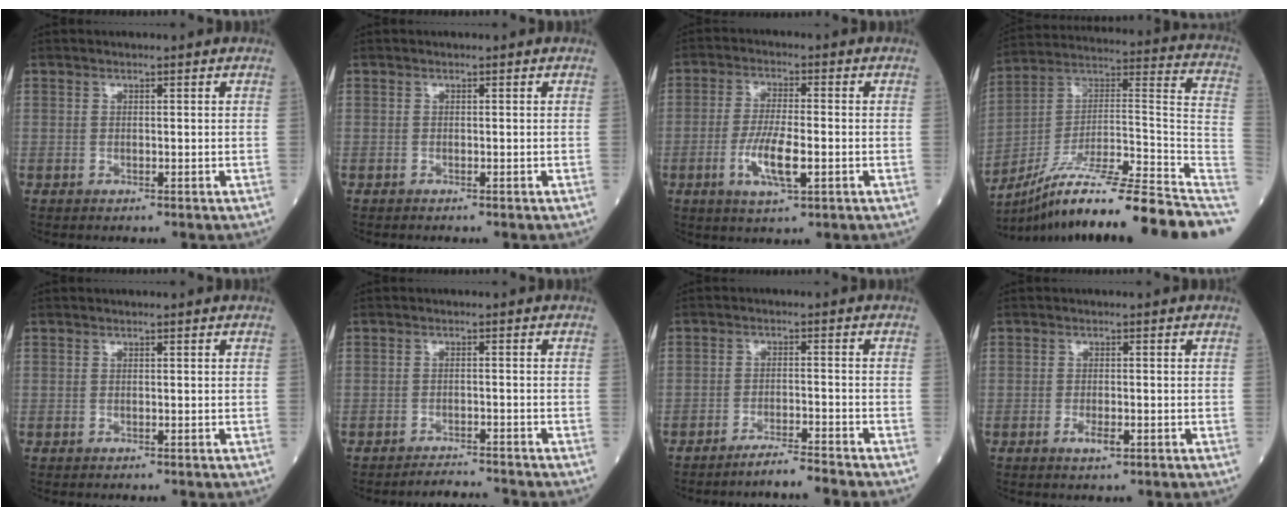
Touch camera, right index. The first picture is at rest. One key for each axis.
{"total": 0.0}
{"total": 7.0, "fx": -2.1, "fy": 1.3, "fz": 6.5, "tx": -0.129, "ty": -0.008, "tz": -0.039}
{"total": 26.8, "fx": -21.2, "fy": 0.0, "fz": 16.5, "tx": -0.171, "ty": 0.012, "tz": -0.337}
{"total": 0.0}
{"total": 3.5, "fx": -3.4, "fy": -1.0, "fz": -0.1, "tx": 0.008, "ty": -0.013, "tz": -0.052}
{"total": 4.1, "fx": -3.8, "fy": -1.3, "fz": 1.1, "tx": -0.019, "ty": -0.014, "tz": -0.069}
{"total": 2.0, "fx": -0.9, "fy": 0.6, "fz": 1.7, "tx": -0.032, "ty": -0.001, "tz": -0.012}